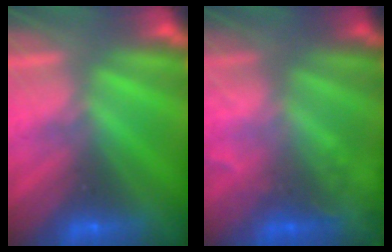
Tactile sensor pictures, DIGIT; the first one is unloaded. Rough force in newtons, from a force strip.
{"total": 2.2}